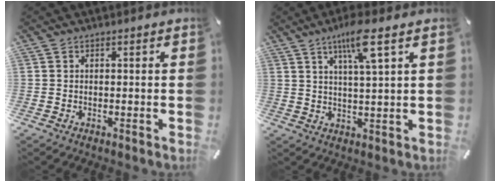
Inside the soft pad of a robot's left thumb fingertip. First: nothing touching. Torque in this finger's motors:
{"motor_torque": [1.50, 0.58, 1.07, -0.92, 0.08]}